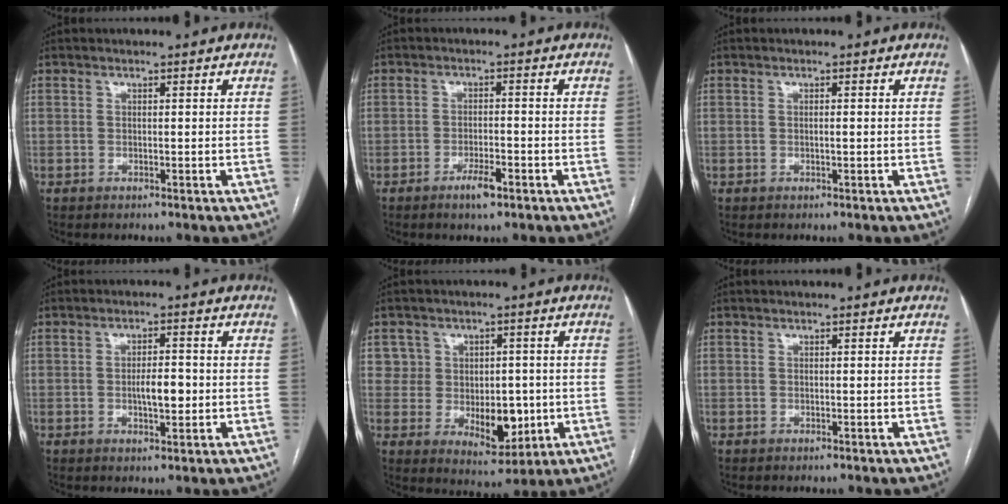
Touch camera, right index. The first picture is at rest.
{"total": 3.5, "force": [-2.2, 0.8, 2.7], "torque": [-0.050, -0.001, -0.035]}
{"total": 0.5, "force": [0.0, -0.1, 0.5], "torque": [-0.007, -0.001, 0.000]}
{"total": 4.0, "force": [-0.5, 1.2, 3.7], "torque": [-0.060, 0.001, -0.005]}
{"total": 8.1, "force": [-0.4, 6.4, 4.9], "torque": [-0.050, 0.007, 0.010]}
{"total": 0.0}